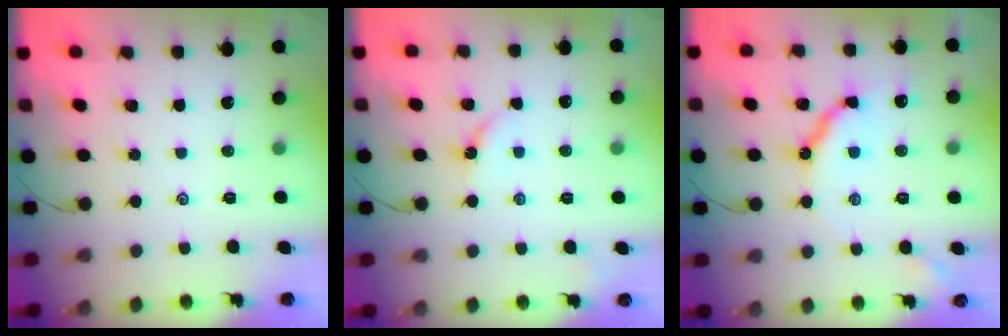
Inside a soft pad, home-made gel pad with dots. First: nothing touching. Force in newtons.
{"total": 4.1, "press": 4.0, "slide": 0.7}
{"total": 9.7, "press": 9.6, "slide": 1.0}